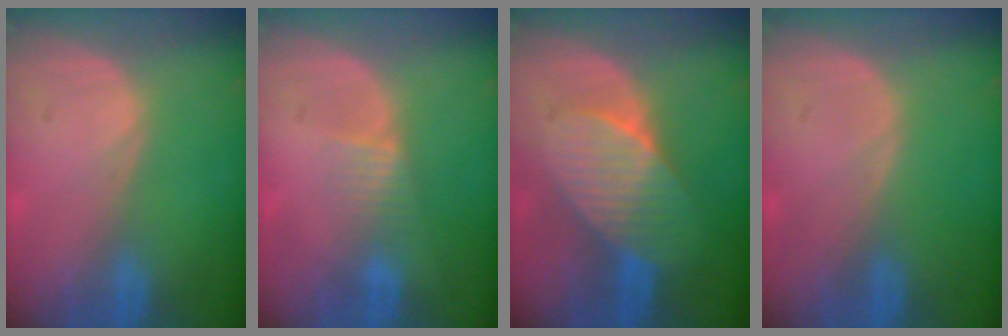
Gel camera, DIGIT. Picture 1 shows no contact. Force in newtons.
{"total": 2.6, "press": 2.4, "slide": 0.9}
{"total": 7.4, "press": 7.0, "slide": 2.2}
{"total": 0.0}